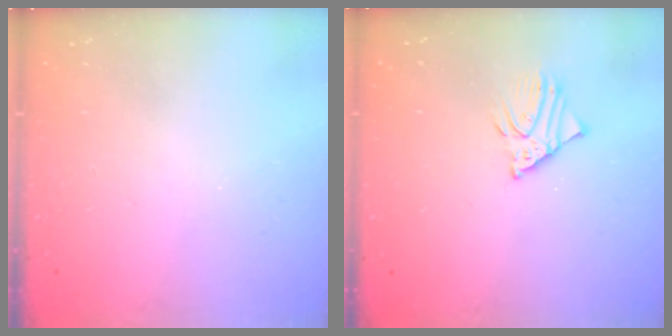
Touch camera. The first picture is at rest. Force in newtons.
{"total": 3.2, "press": 3.2, "slide": 0.3}